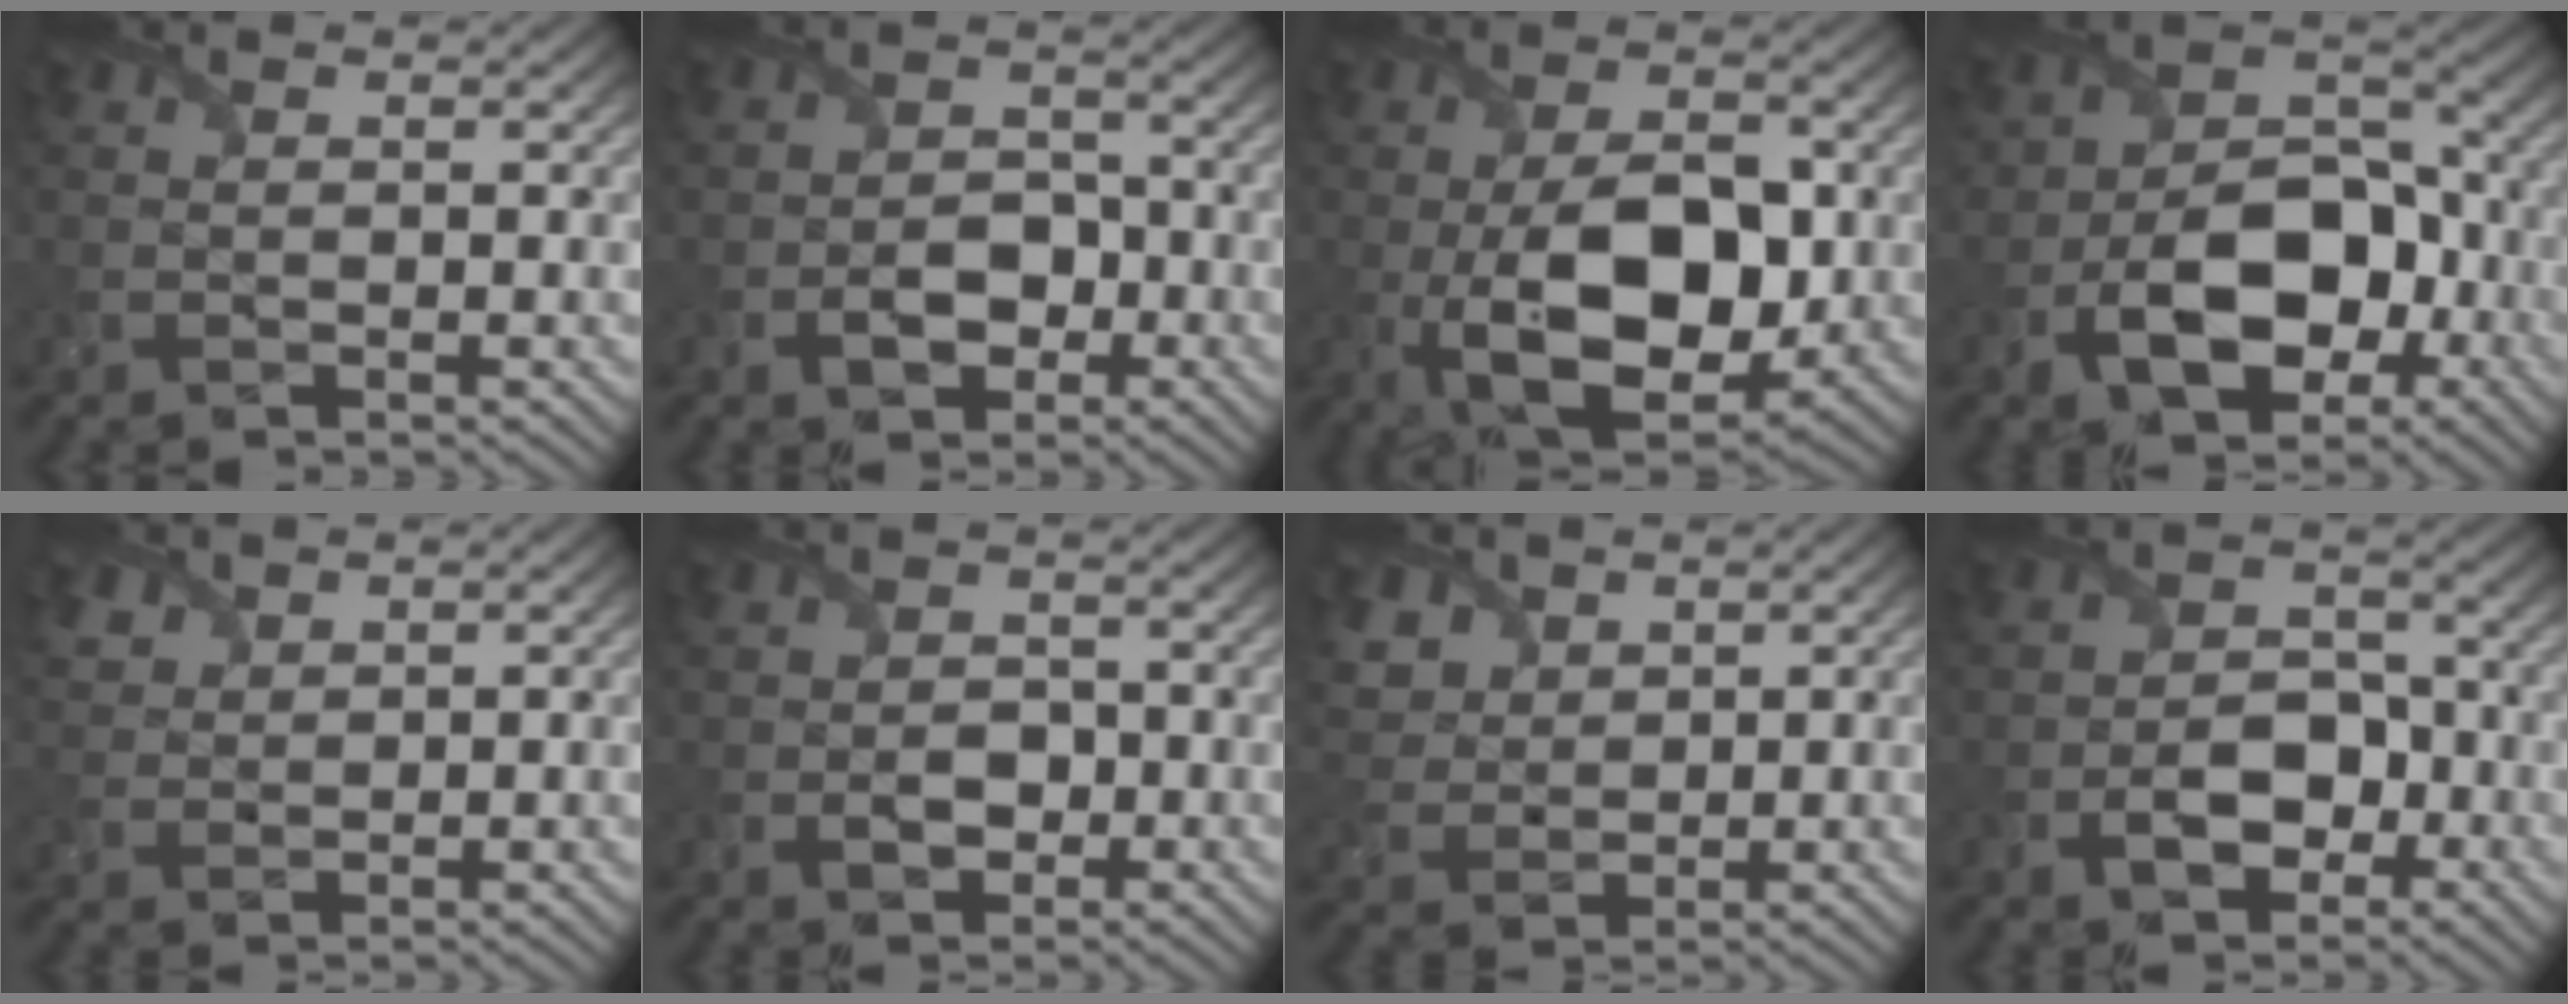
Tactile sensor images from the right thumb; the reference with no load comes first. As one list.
[{"total": 4.6, "force": [-2.1, 3.2, 2.6], "torque": [-0.041, -0.002, -0.042]}, {"total": 12.8, "force": [-2.0, 7.2, 10.4], "torque": [-0.184, -0.015, -0.031]}, {"total": 11.2, "force": [-4.2, 7.1, 7.5], "torque": [-0.133, -0.008, -0.072]}, {"total": 2.8, "force": [2.0, 1.8, 0.8], "torque": [-0.026, 0.002, 0.046]}, {"total": 3.0, "force": [-1.0, 2.3, 1.7], "torque": [-0.027, -0.004, -0.020]}, {"total": 6.0, "force": [3.2, 4.4, 2.5], "torque": [-0.096, -0.001, 0.066]}, {"total": 5.8, "force": [-2.6, 3.8, 3.5], "torque": [-0.052, -0.002, -0.052]}]